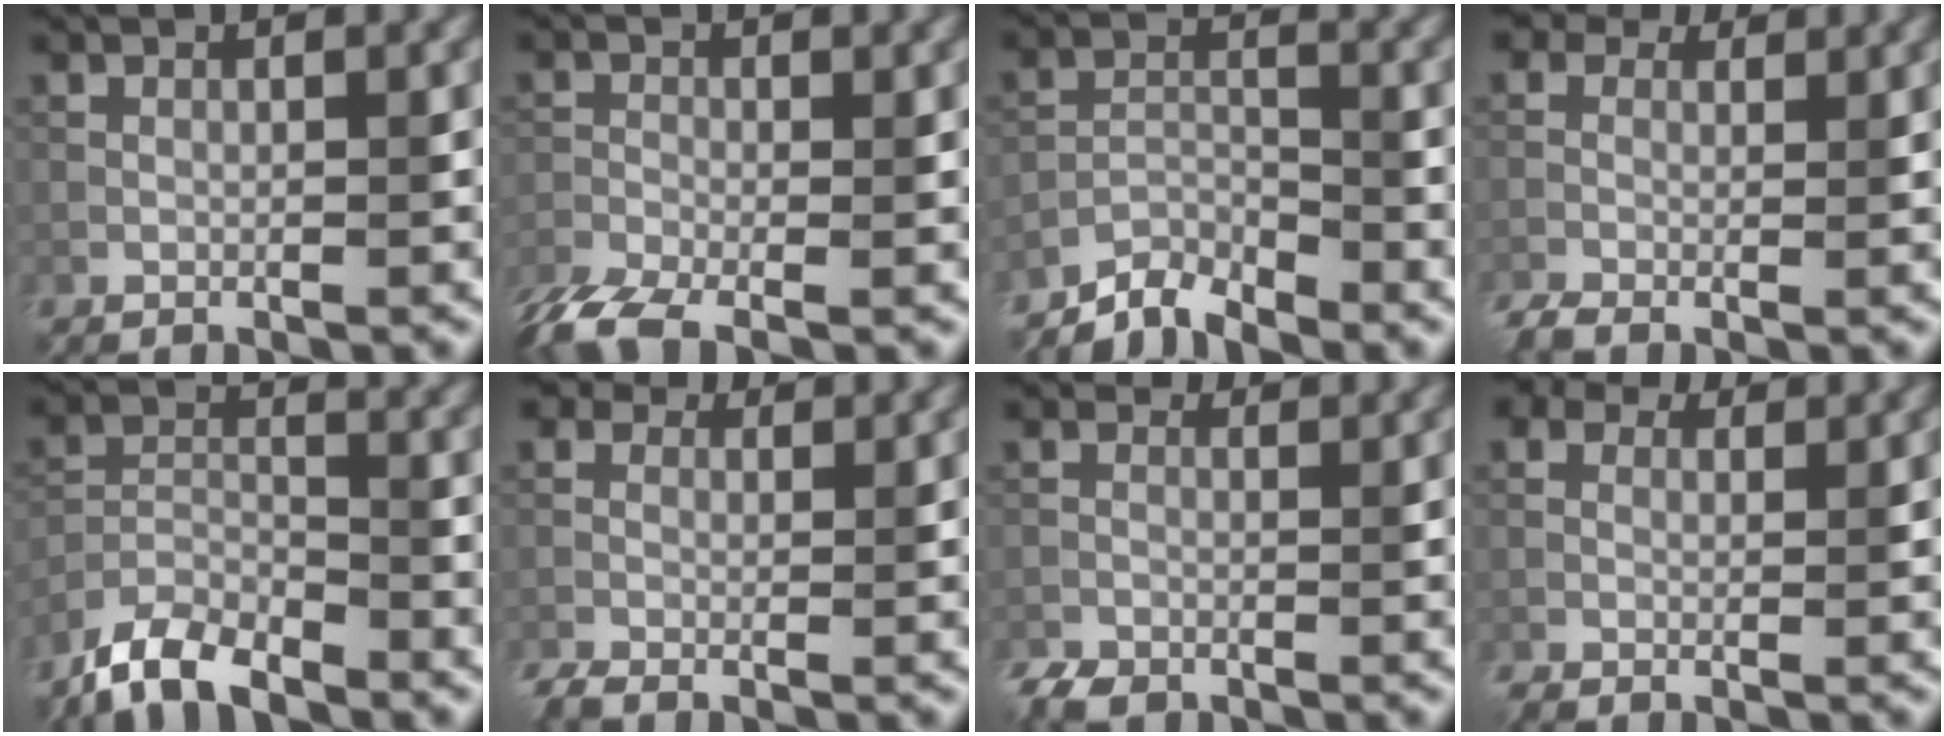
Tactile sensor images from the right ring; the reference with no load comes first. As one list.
[{"total": 6.3, "force": [-4.5, 2.1, 3.9], "torque": [-0.087, -0.023, -0.091]}, {"total": 3.1, "force": [-3.0, 0.3, -0.2], "torque": [0.001, 0.005, -0.061]}, {"total": 4.2, "force": [0.6, 3.1, 2.8], "torque": [-0.061, 0.000, 0.005]}, {"total": 5.4, "force": [-4.7, 1.8, 1.9], "torque": [-0.039, -0.006, -0.092]}, {"total": 4.0, "force": [0.4, 2.9, 2.6], "torque": [-0.056, -0.001, 0.004]}, {"total": 3.4, "force": [-1.5, 2.6, 1.6], "torque": [-0.027, -0.001, -0.032]}, {"total": 4.7, "force": [2.4, 3.1, 2.6], "torque": [-0.057, 0.007, 0.024]}]